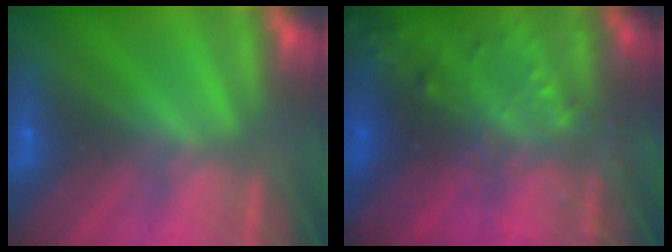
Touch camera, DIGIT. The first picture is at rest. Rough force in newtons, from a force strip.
{"total": 8.9}